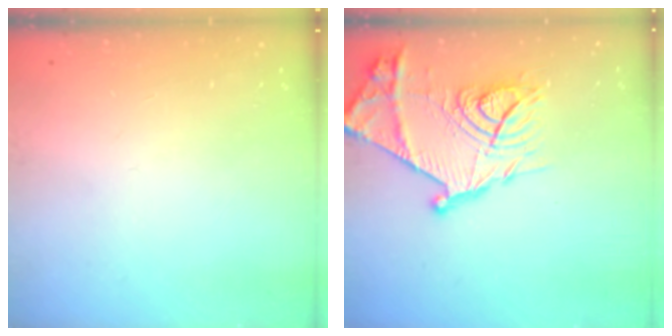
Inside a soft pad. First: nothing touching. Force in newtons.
{"total": 23.5, "press": 23.5, "slide": 1.5}